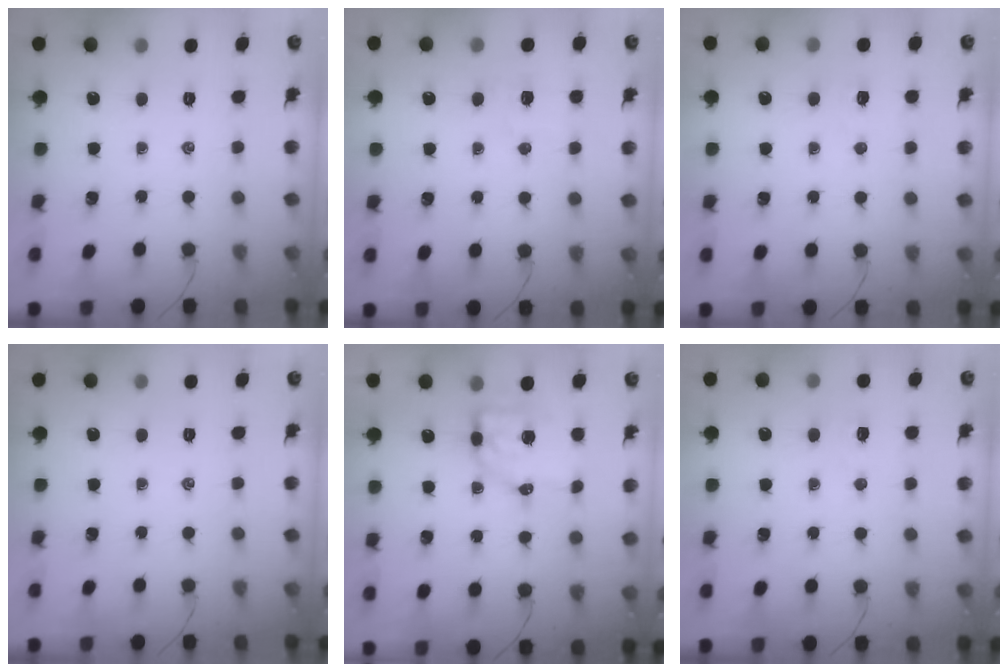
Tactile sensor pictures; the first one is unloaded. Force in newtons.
{"total": 2.8, "press": 2.7, "slide": 0.7}
{"total": 3.0, "press": 2.9, "slide": 0.9}
{"total": 0.0}
{"total": 6.8, "press": 6.7, "slide": 1.1}
{"total": 3.0, "press": 2.9, "slide": 0.9}